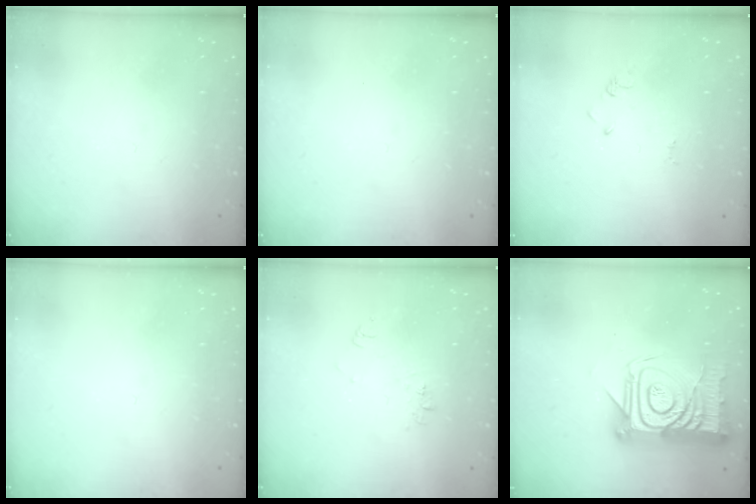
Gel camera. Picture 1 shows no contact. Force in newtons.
{"total": 0.0}
{"total": 2.9, "press": 2.9, "slide": 0.3}
{"total": 0.0}
{"total": 6.2, "press": 6.2, "slide": 0.5}
{"total": 22.4, "press": 22.4, "slide": 1.7}